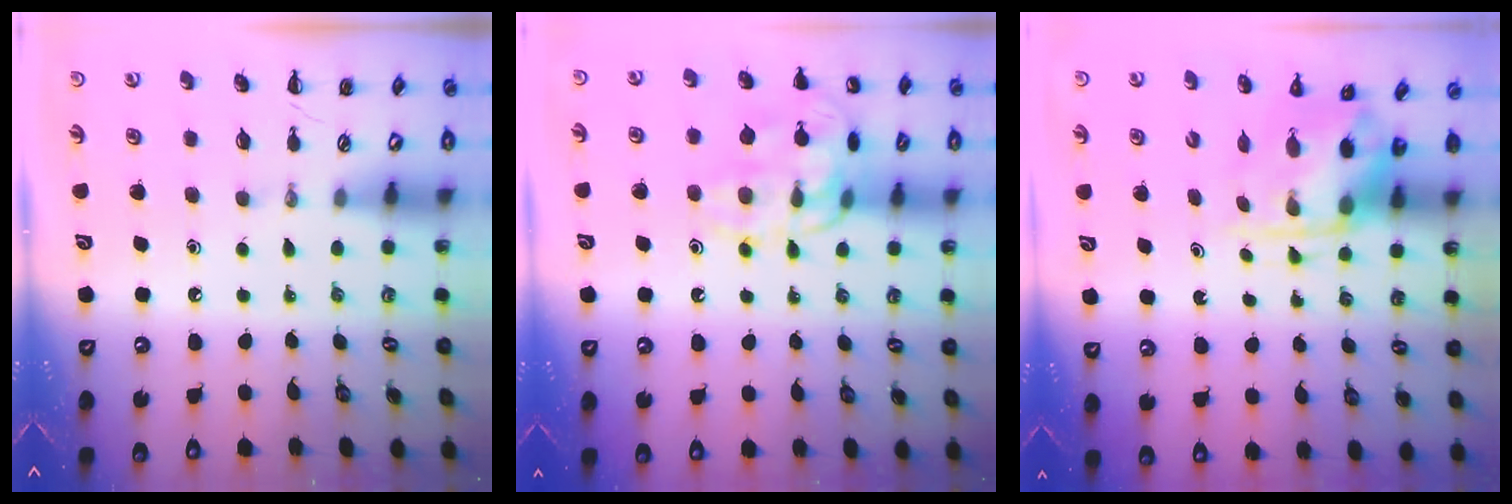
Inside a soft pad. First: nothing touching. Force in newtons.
{"total": 13.9, "press": 13.9, "slide": 0.3}
{"total": 5.5, "press": 5.4, "slide": 0.9}